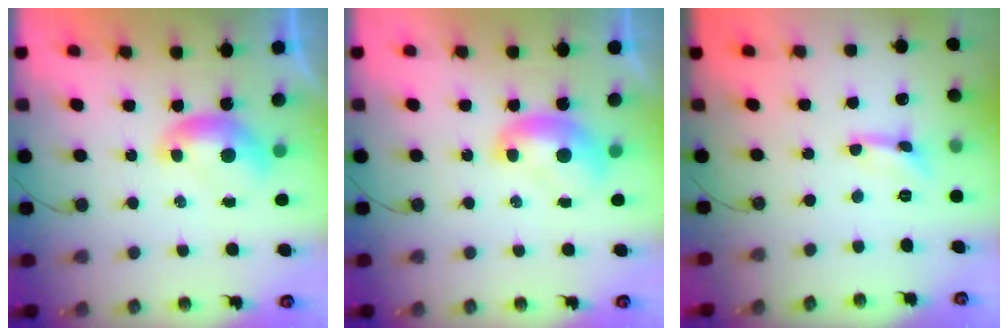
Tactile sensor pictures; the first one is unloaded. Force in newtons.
{"total": 1.9, "press": 1.9, "slide": 0.2}
{"total": 1.6, "press": 1.5, "slide": 0.4}